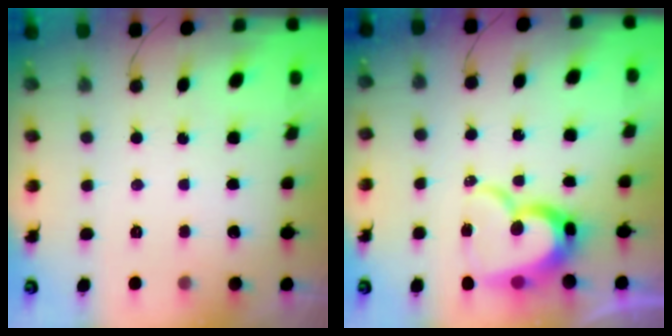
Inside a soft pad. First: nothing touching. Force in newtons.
{"total": 14.7, "press": 14.6, "slide": 1.2}